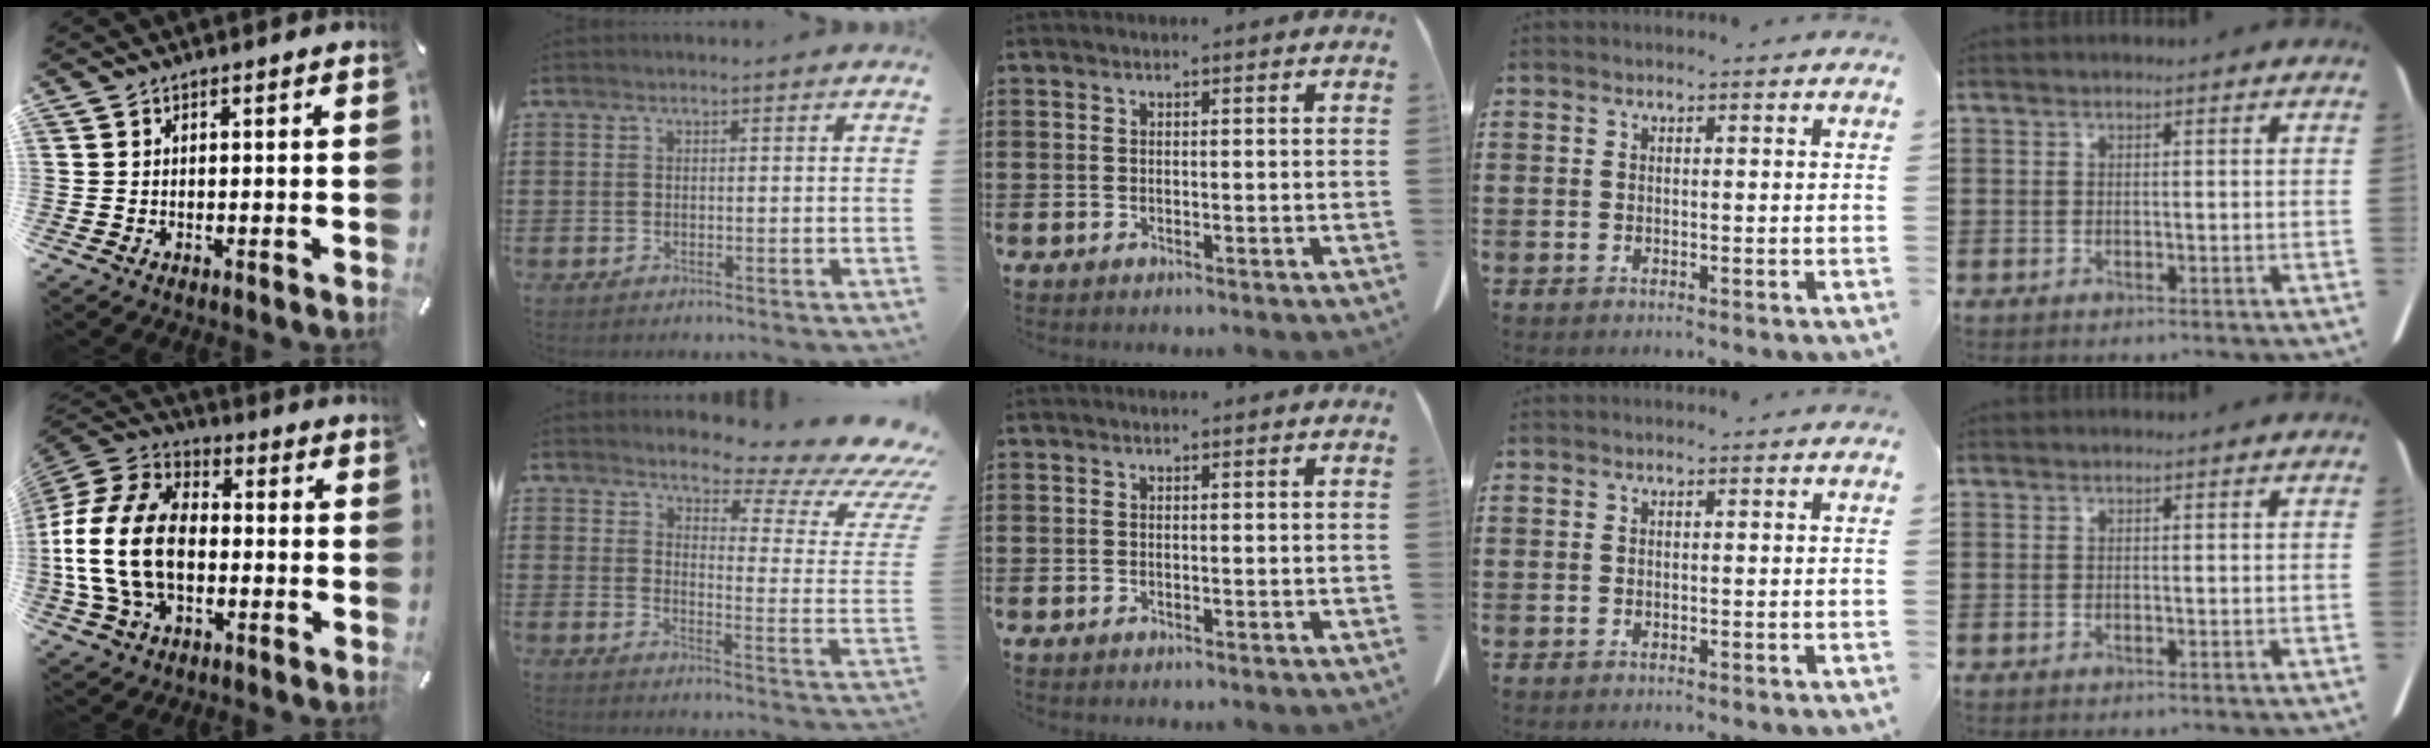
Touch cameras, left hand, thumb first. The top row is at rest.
{"thumb": {"total": 19.0, "force": [-2.6, 13.2, 13.5], "torque": [-0.301, 0.023, -0.049]}, "index": {"total": 4.6, "force": [4.0, 1.1, 2.1], "torque": [-0.041, -0.046, 0.060]}}